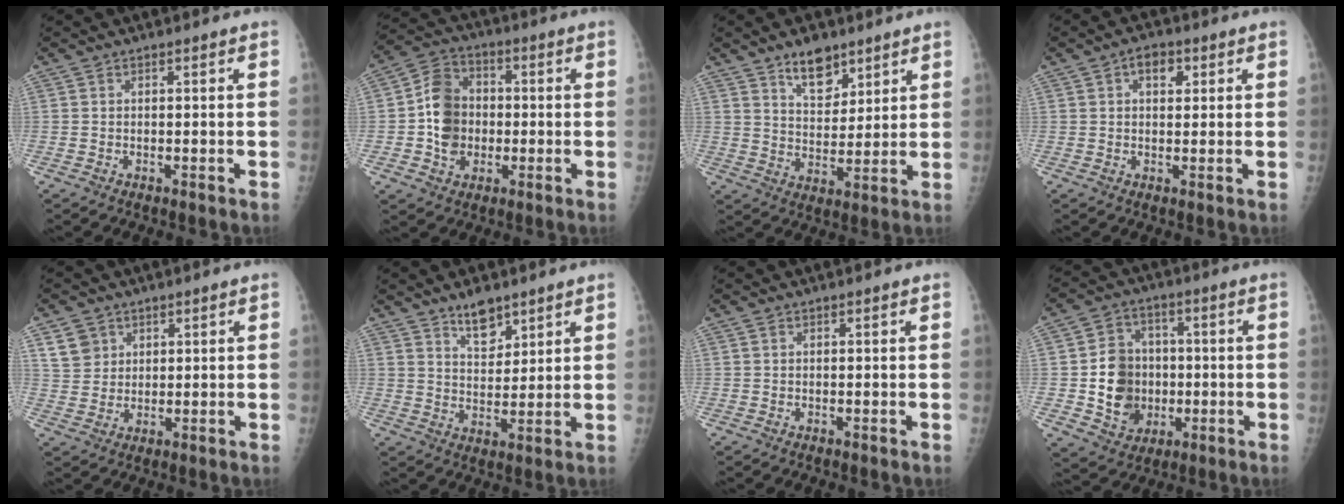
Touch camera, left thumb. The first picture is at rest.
{"total": 11.0, "force": [-1.2, 9.0, 6.1], "torque": [-0.087, 0.021, -0.029]}
{"total": 8.5, "force": [5.8, 4.5, 4.3], "torque": [-0.039, -0.040, 0.101]}
{"total": 4.4, "force": [1.8, 2.8, 2.8], "torque": [-0.023, -0.001, 0.023]}
{"total": 5.1, "force": [2.5, 4.3, 1.1], "torque": [0.000, -0.014, 0.051]}
{"total": 6.6, "force": [4.8, 3.1, 3.3], "torque": [-0.030, -0.036, 0.086]}
{"total": 0.0}
{"total": 12.7, "force": [-1.3, 10.8, 6.5], "torque": [-0.068, 0.006, -0.016]}